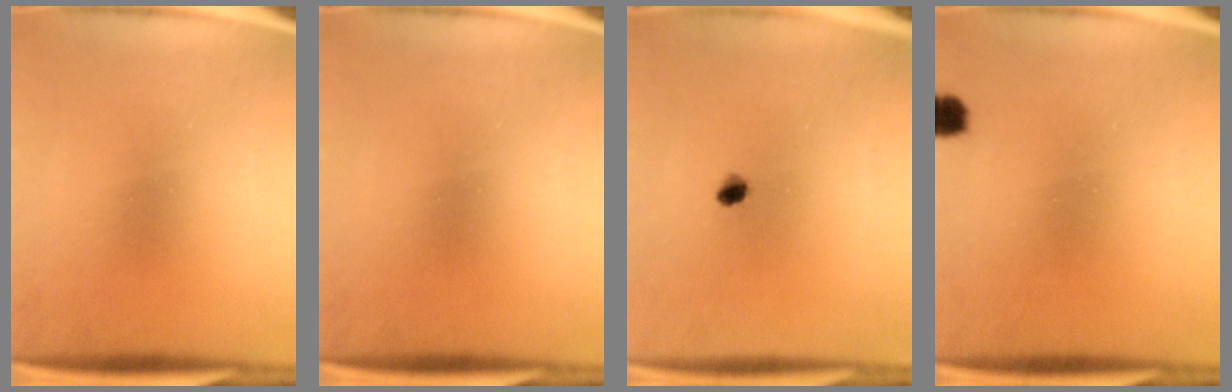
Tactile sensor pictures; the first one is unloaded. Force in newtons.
{"total": 0.0}
{"total": 1.9}
{"total": 2.2}